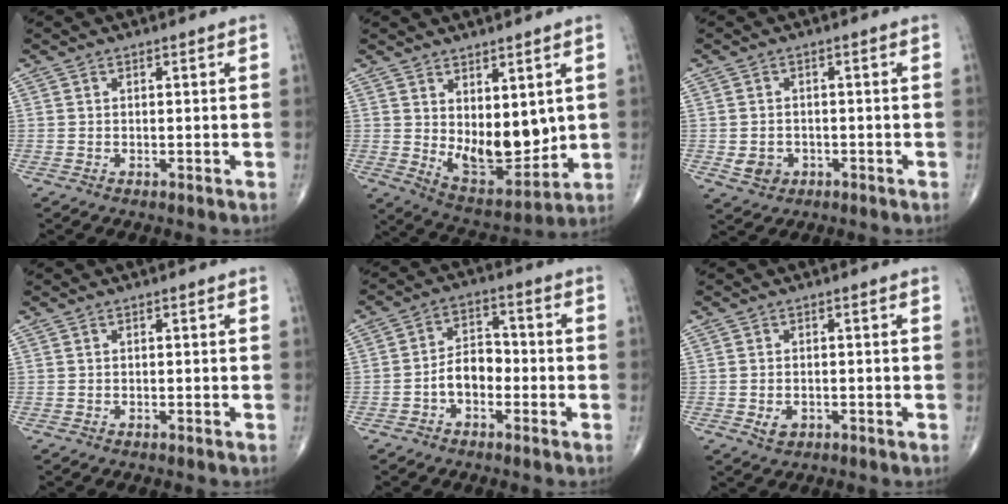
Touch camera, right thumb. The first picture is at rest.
{"total": 12.3, "force": [1.7, 6.6, 10.2], "torque": [-0.117, -0.038, 0.053]}
{"total": 3.6, "force": [-1.0, 3.1, 1.6], "torque": [-0.016, 0.004, -0.009]}
{"total": 0.0}
{"total": 6.3, "force": [-2.1, 4.1, 4.2], "torque": [-0.053, 0.033, -0.048]}
{"total": 2.4, "force": [-0.8, 1.7, 1.5], "torque": [-0.020, 0.002, -0.007]}